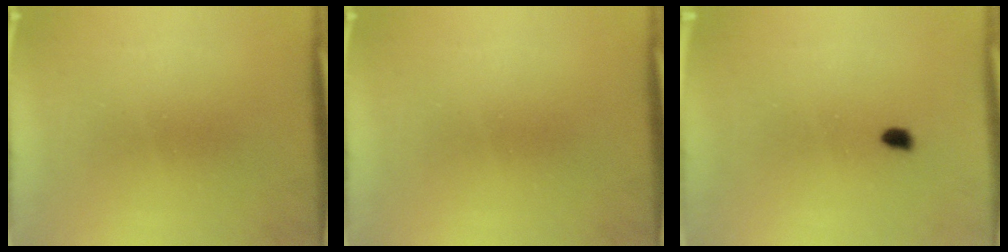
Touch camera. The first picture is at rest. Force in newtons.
{"total": 0.0}
{"total": 0.8}